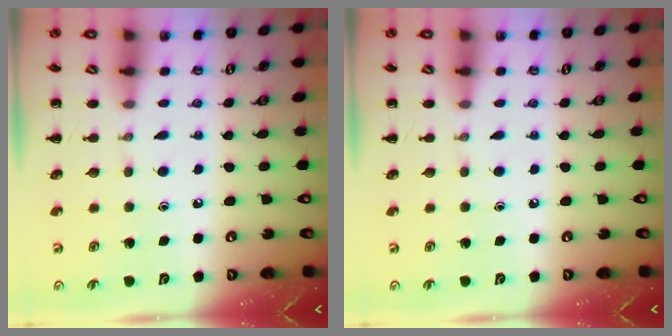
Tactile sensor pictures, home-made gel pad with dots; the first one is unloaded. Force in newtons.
{"total": 0.0}